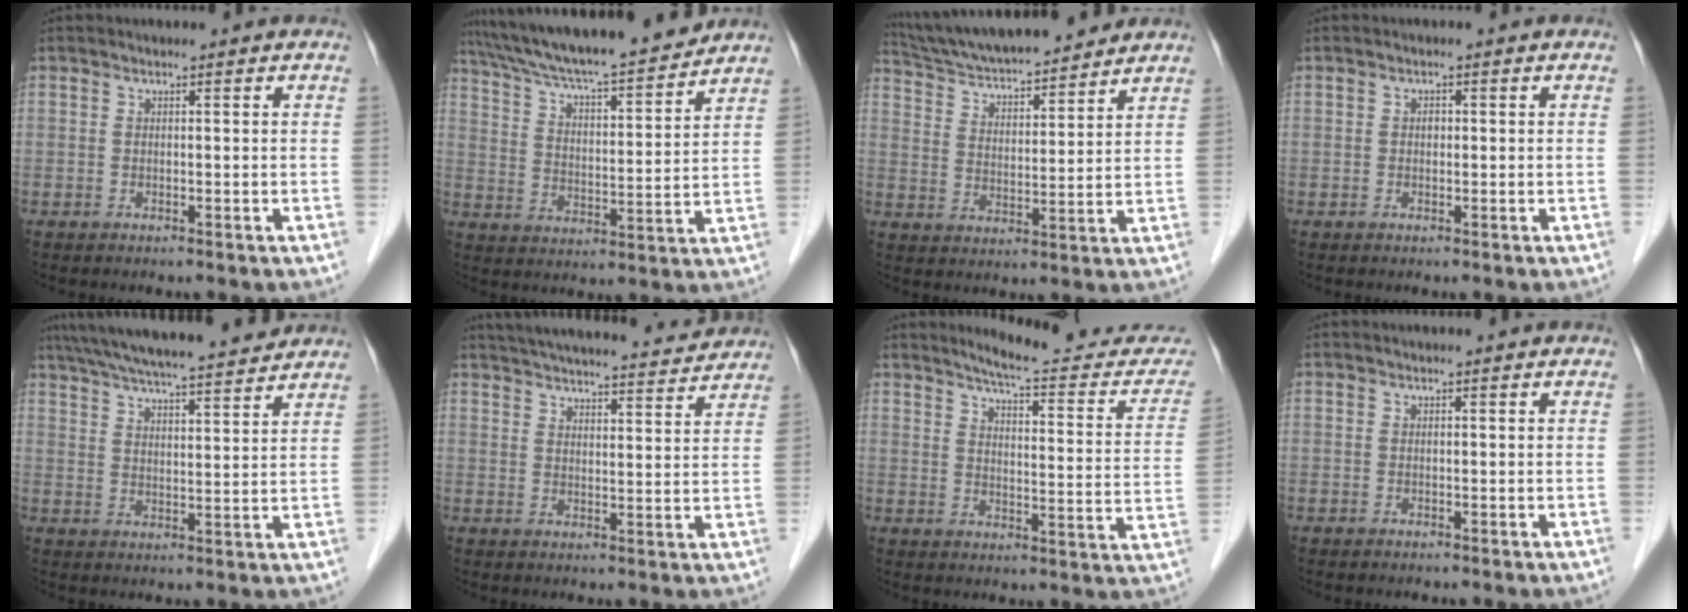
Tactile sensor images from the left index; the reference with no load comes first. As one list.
[{"total": 18.8, "force": [17.0, 1.2, 8.1], "torque": [-0.140, 0.012, 0.264]}, {"total": 17.7, "force": [16.0, 2.6, 7.0], "torque": [-0.122, 0.024, 0.260]}, {"total": 0.8, "force": [-0.2, 0.5, 0.5], "torque": [-0.009, 0.000, -0.005]}, {"total": 18.8, "force": [16.8, 1.5, 8.3], "torque": [-0.144, 0.031, 0.248]}, {"total": 21.0, "force": [19.6, 2.9, 6.9], "torque": [-0.113, 0.007, 0.260]}, {"total": 16.8, "force": [15.7, 1.9, 5.5], "torque": [-0.056, -0.064, 0.181]}, {"total": 0.0}]